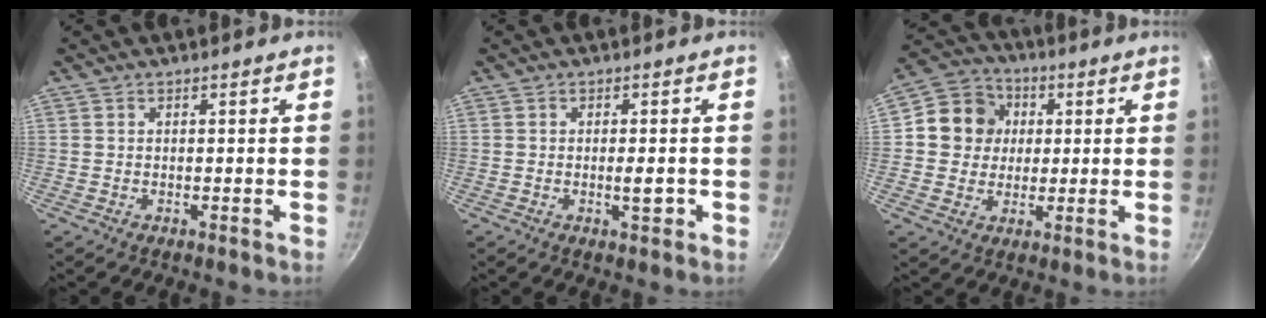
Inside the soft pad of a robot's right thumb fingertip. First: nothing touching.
{"total": 2.6, "force": [-0.7, 0.8, 2.4], "torque": [-0.029, 0.003, -0.010]}
{"total": 10.4, "force": [1.6, 9.5, 3.9], "torque": [-0.033, 0.014, 0.013]}